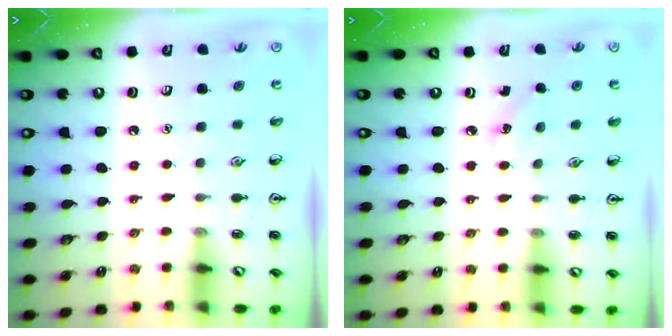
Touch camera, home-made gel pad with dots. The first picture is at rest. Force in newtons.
{"total": 2.3, "press": 2.2, "slide": 0.8}